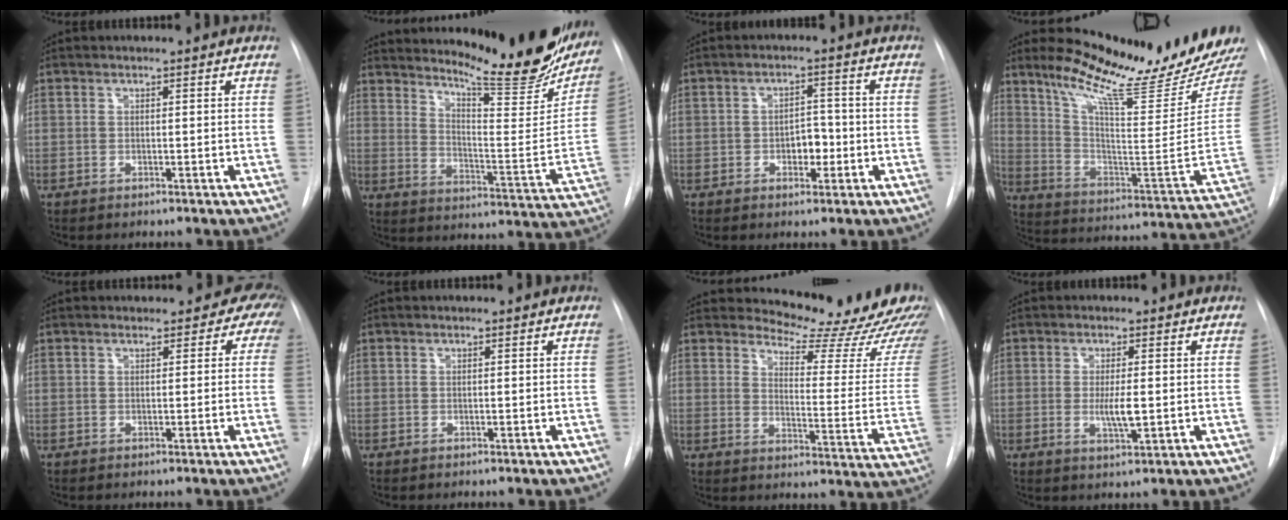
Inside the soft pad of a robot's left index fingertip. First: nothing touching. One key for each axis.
{"total": 22.9, "fx": 19.9, "fy": 3.4, "fz": 10.9, "tx": -0.158, "ty": -0.085, "tz": 0.255}
{"total": 3.8, "fx": -1.4, "fy": 2.2, "fz": 2.7, "tx": -0.032, "ty": 0.002, "tz": -0.020}
{"total": 19.5, "fx": 17.4, "fy": -1.1, "fz": 8.9, "tx": -0.149, "ty": -0.098, "tz": 0.260}
{"total": 3.7, "fx": 1.7, "fy": 2.6, "fz": 1.9, "tx": 0.009, "ty": 0.005, "tz": 0.010}
{"total": 0.0}
{"total": 19.2, "fx": 18.0, "fy": 3.6, "fz": 5.4, "tx": -0.056, "ty": -0.119, "tz": 0.197}
{"total": 3.7, "fx": -0.5, "fy": 0.8, "fz": 3.6, "tx": -0.067, "ty": -0.011, "tz": -0.008}